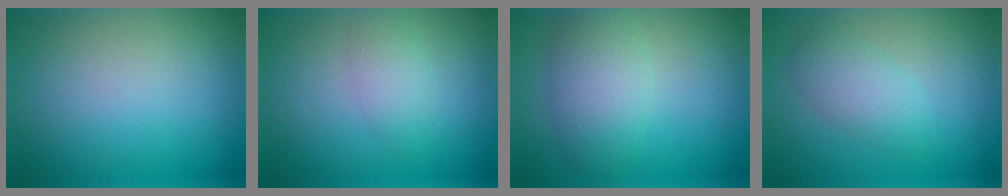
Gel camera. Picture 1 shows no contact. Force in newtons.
{"total": 2.2, "press": 2.2, "slide": 0.1}
{"total": 4.5, "press": 4.5, "slide": 0.3}
{"total": 4.0, "press": 4.0, "slide": 0.1}